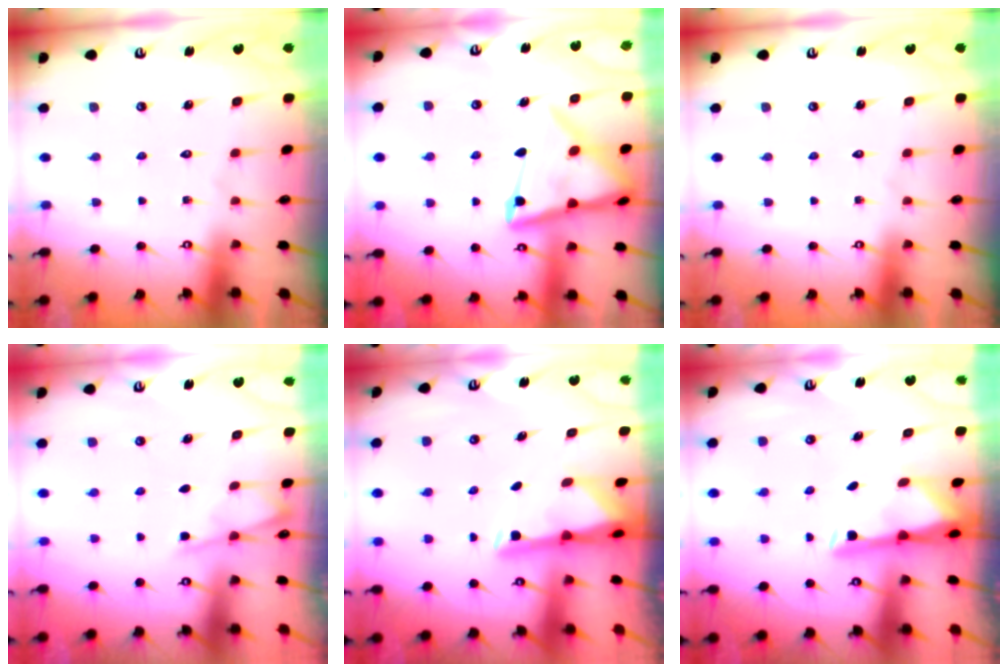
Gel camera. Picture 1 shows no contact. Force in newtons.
{"total": 16.7, "press": 16.6, "slide": 1.5}
{"total": 0.0}
{"total": 3.2, "press": 3.1, "slide": 0.5}
{"total": 2.8, "press": 2.8, "slide": 0.6}
{"total": 2.9, "press": 2.8, "slide": 0.5}